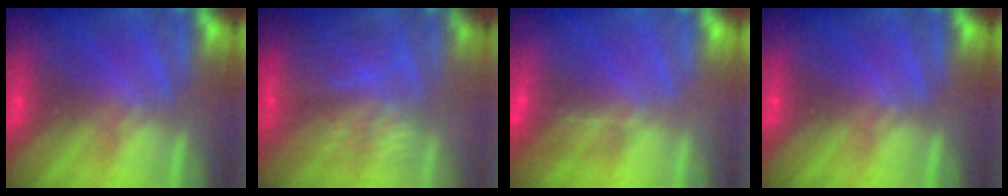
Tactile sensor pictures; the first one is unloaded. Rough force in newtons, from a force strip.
{"total": 6.5}
{"total": 1.3}
{"total": 0.0}